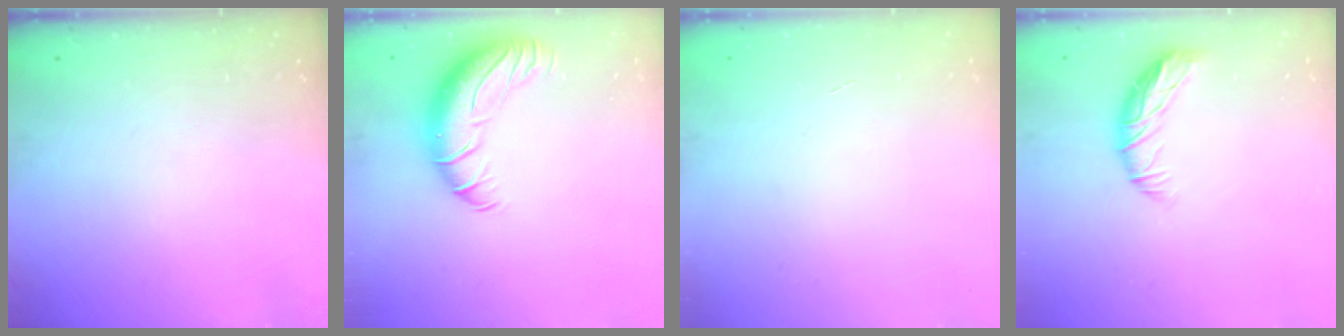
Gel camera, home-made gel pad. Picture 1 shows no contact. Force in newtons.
{"total": 12.6, "press": 12.3, "slide": 2.8}
{"total": 0.0}
{"total": 9.1, "press": 8.8, "slide": 2.0}